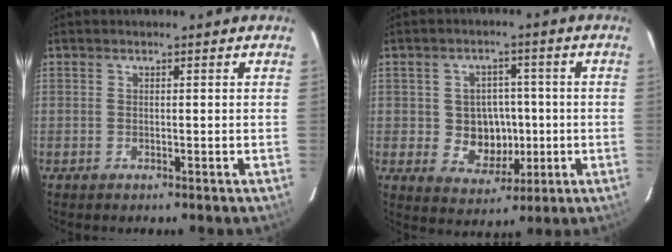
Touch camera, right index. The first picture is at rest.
{"total": 7.7, "force": [-0.8, 6.8, 3.5], "torque": [-0.073, 0.009, 0.004]}